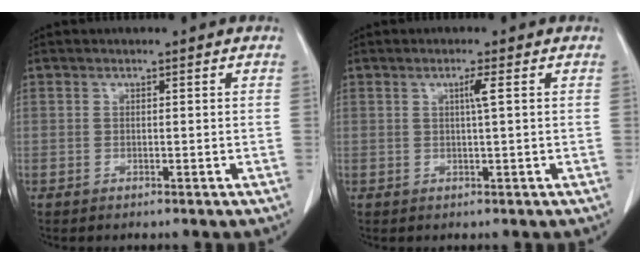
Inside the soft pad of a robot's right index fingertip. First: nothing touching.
{"total": 1.8, "force": [0.4, -0.5, 1.7], "torque": [-0.031, -0.001, 0.008]}